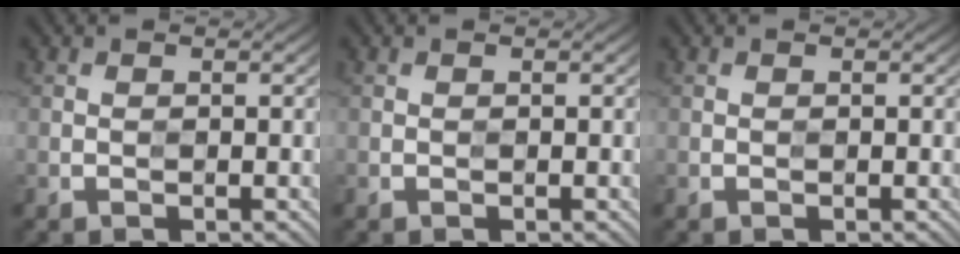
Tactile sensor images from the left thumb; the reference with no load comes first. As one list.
[{"total": 0.0}, {"total": 0.0}]